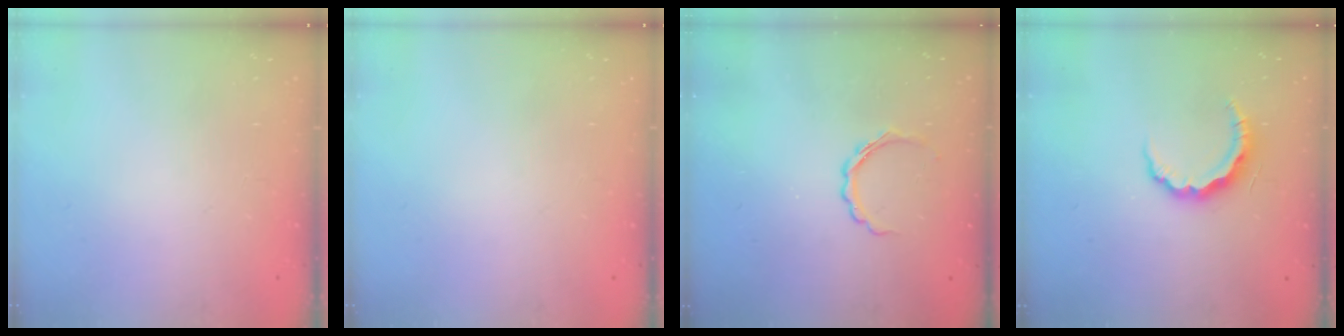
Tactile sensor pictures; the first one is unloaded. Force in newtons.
{"total": 0.0}
{"total": 3.9, "press": 3.8, "slide": 0.7}
{"total": 8.0, "press": 8.0, "slide": 0.9}